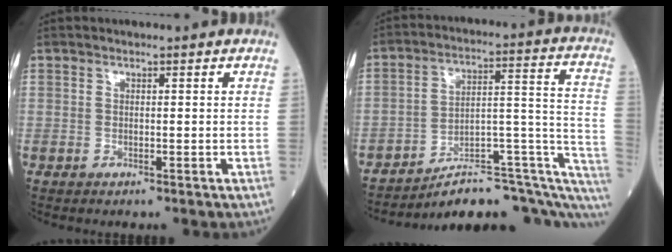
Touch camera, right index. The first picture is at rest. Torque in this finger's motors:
{"motor_torque": [-0.35, -0.33, -0.93, -0.21]}